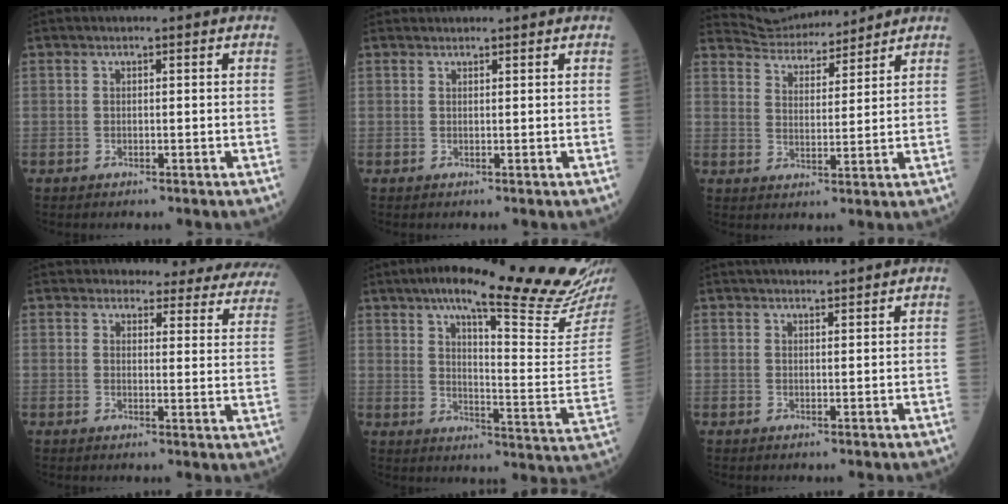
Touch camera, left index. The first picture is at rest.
{"total": 0.9, "force": [0.9, 0.2, -0.1], "torque": [-0.004, 0.013, 0.015]}
{"total": 7.7, "force": [7.6, 0.9, 0.5], "torque": [-0.020, 0.012, 0.130]}
{"total": 19.4, "force": [18.3, 5.1, 3.9], "torque": [-0.017, -0.070, 0.176]}
{"total": 23.2, "force": [18.0, 0.4, 14.7], "torque": [-0.209, -0.049, 0.229]}
{"total": 2.8, "force": [2.6, 0.1, 1.1], "torque": [-0.009, 0.014, 0.043]}